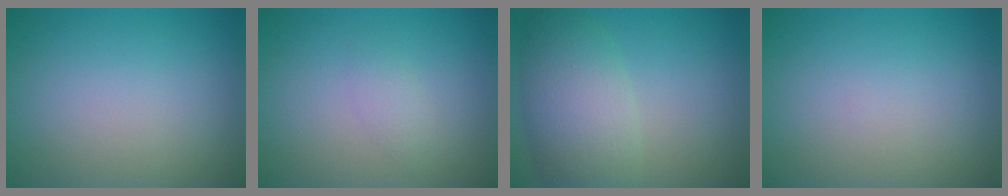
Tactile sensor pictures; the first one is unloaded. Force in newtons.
{"total": 1.2, "press": 1.2, "slide": 0.1}
{"total": 6.3, "press": 6.3, "slide": 0.3}
{"total": 0.0}